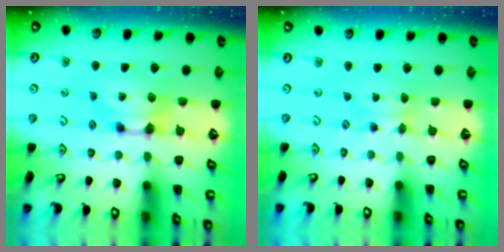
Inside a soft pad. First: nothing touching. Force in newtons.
{"total": 2.1, "press": 2.1, "slide": 0.5}